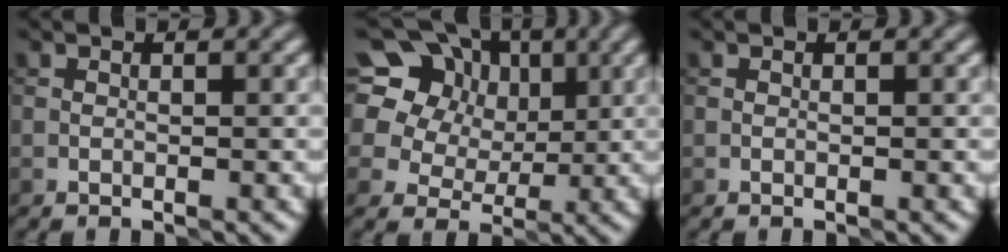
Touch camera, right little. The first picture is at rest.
{"total": 19.3, "force": [8.4, 15.0, 8.8], "torque": [-0.206, 0.066, 0.134]}
{"total": 0.0}